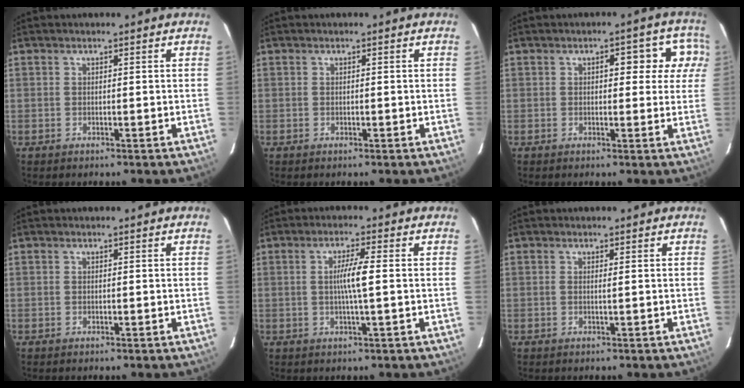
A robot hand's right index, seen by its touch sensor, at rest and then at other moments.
{"total": 0.0}
{"total": 7.3, "force": [2.3, 3.4, 6.0], "torque": [-0.053, 0.028, 0.022]}
{"total": 0.0}
{"total": 4.5, "force": [0.0, -0.4, 4.5], "torque": [-0.082, -0.002, 0.000]}
{"total": 0.5, "force": [0.1, -0.1, 0.5], "torque": [-0.011, 0.000, 0.001]}